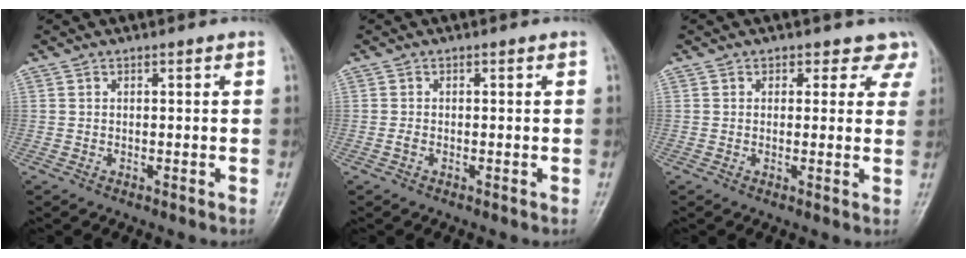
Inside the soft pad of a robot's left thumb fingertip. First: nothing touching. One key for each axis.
{"total": 1.0, "fx": -0.2, "fy": 0.3, "fz": 0.9, "tx": -0.019, "ty": 0.010, "tz": -0.001}
{"total": 4.8, "fx": 3.4, "fy": 3.2, "fz": 0.9, "tx": 0.039, "ty": -0.010, "tz": 0.023}